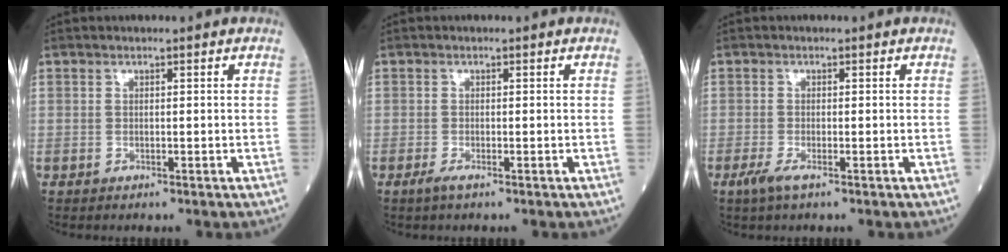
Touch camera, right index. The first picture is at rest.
{"total": 1.2, "force": [-0.8, 0.0, 0.9], "torque": [-0.025, -0.005, -0.018]}
{"total": 2.2, "force": [-1.3, 0.3, 1.8], "torque": [-0.042, -0.007, -0.029]}